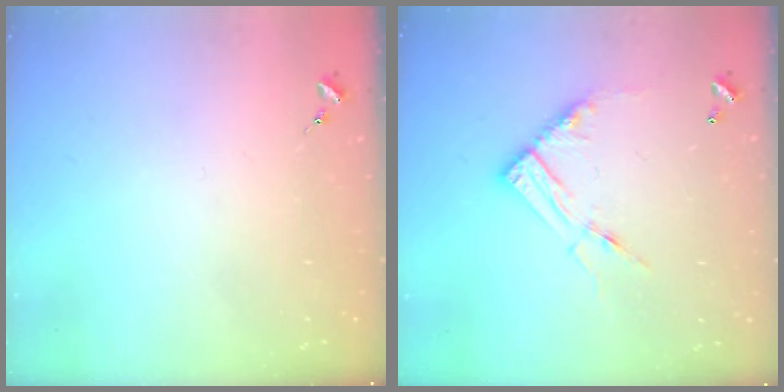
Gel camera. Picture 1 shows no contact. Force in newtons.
{"total": 12.6, "press": 12.6, "slide": 1.2}